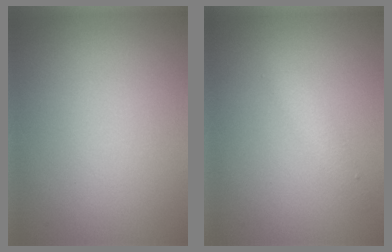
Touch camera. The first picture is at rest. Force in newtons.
{"total": 1.3, "press": 1.3, "slide": 0.0}